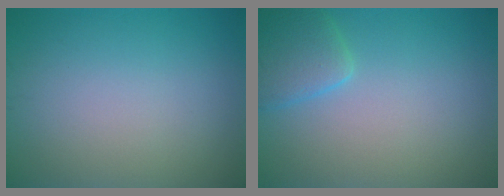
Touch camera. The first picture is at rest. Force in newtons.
{"total": 2.9, "press": 2.9, "slide": 0.2}